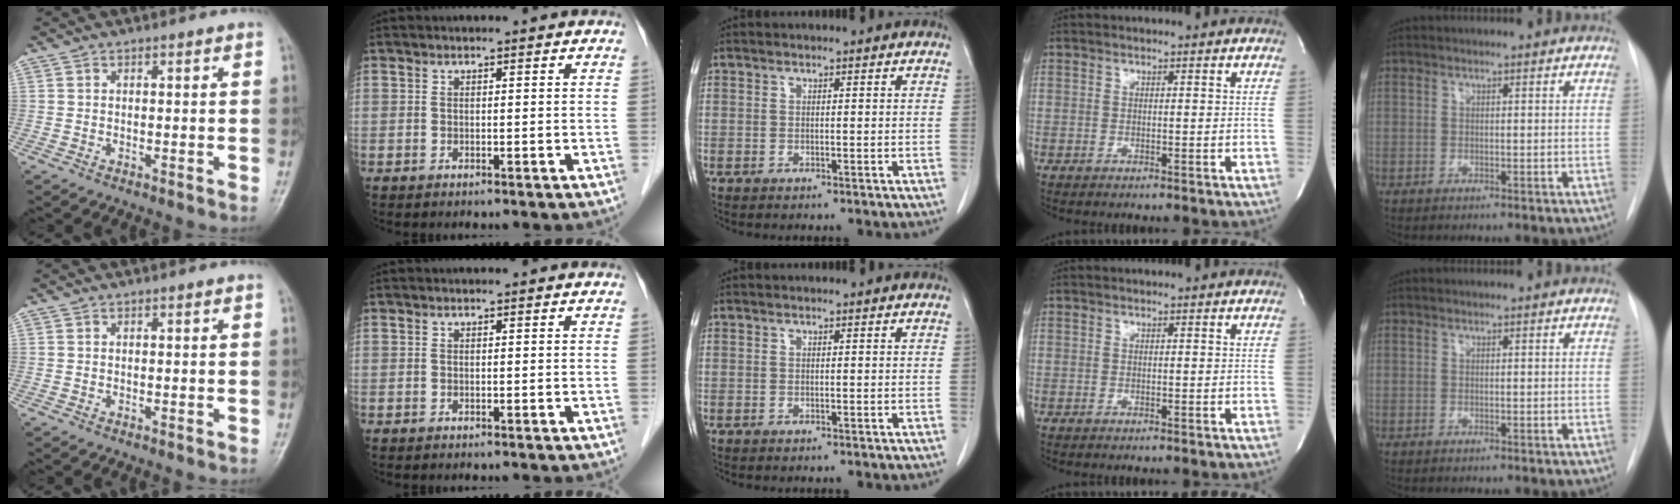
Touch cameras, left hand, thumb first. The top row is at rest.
{}